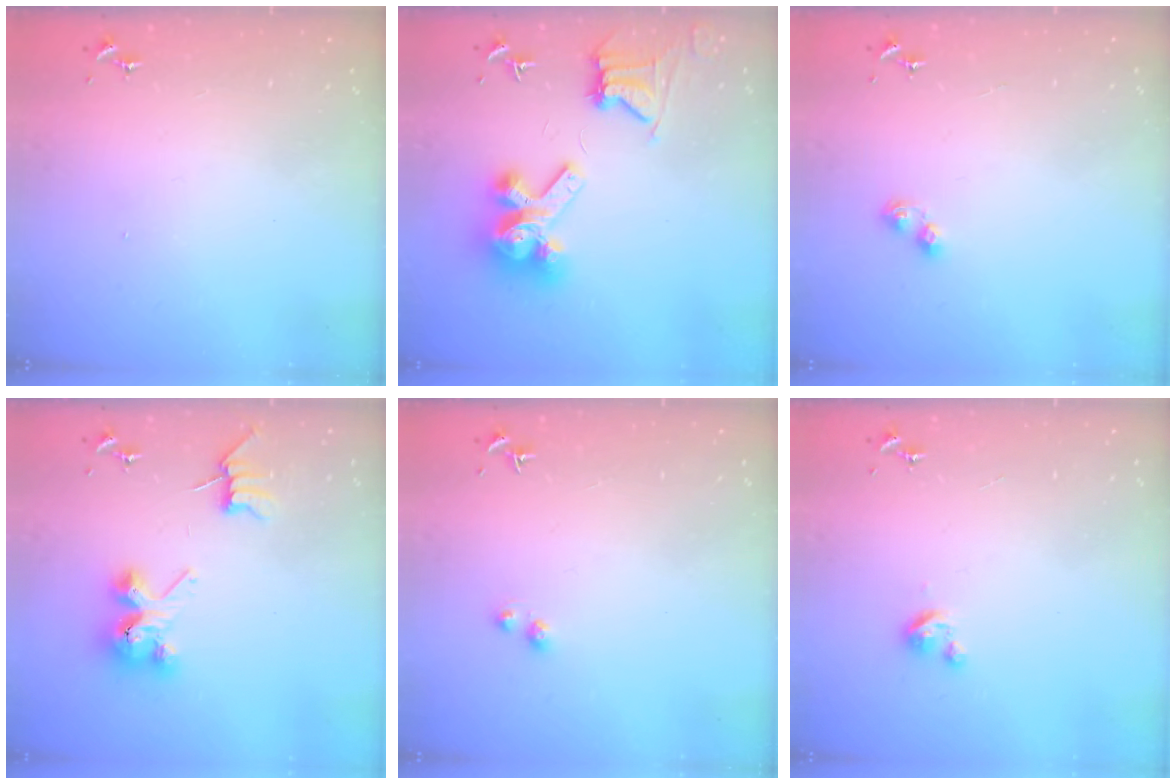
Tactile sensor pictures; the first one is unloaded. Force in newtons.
{"total": 14.5, "press": 14.3, "slide": 2.0}
{"total": 4.9, "press": 4.9, "slide": 0.5}
{"total": 8.1, "press": 8.1, "slide": 0.9}
{"total": 3.2, "press": 3.1, "slide": 0.6}
{"total": 3.1, "press": 3.1, "slide": 0.3}